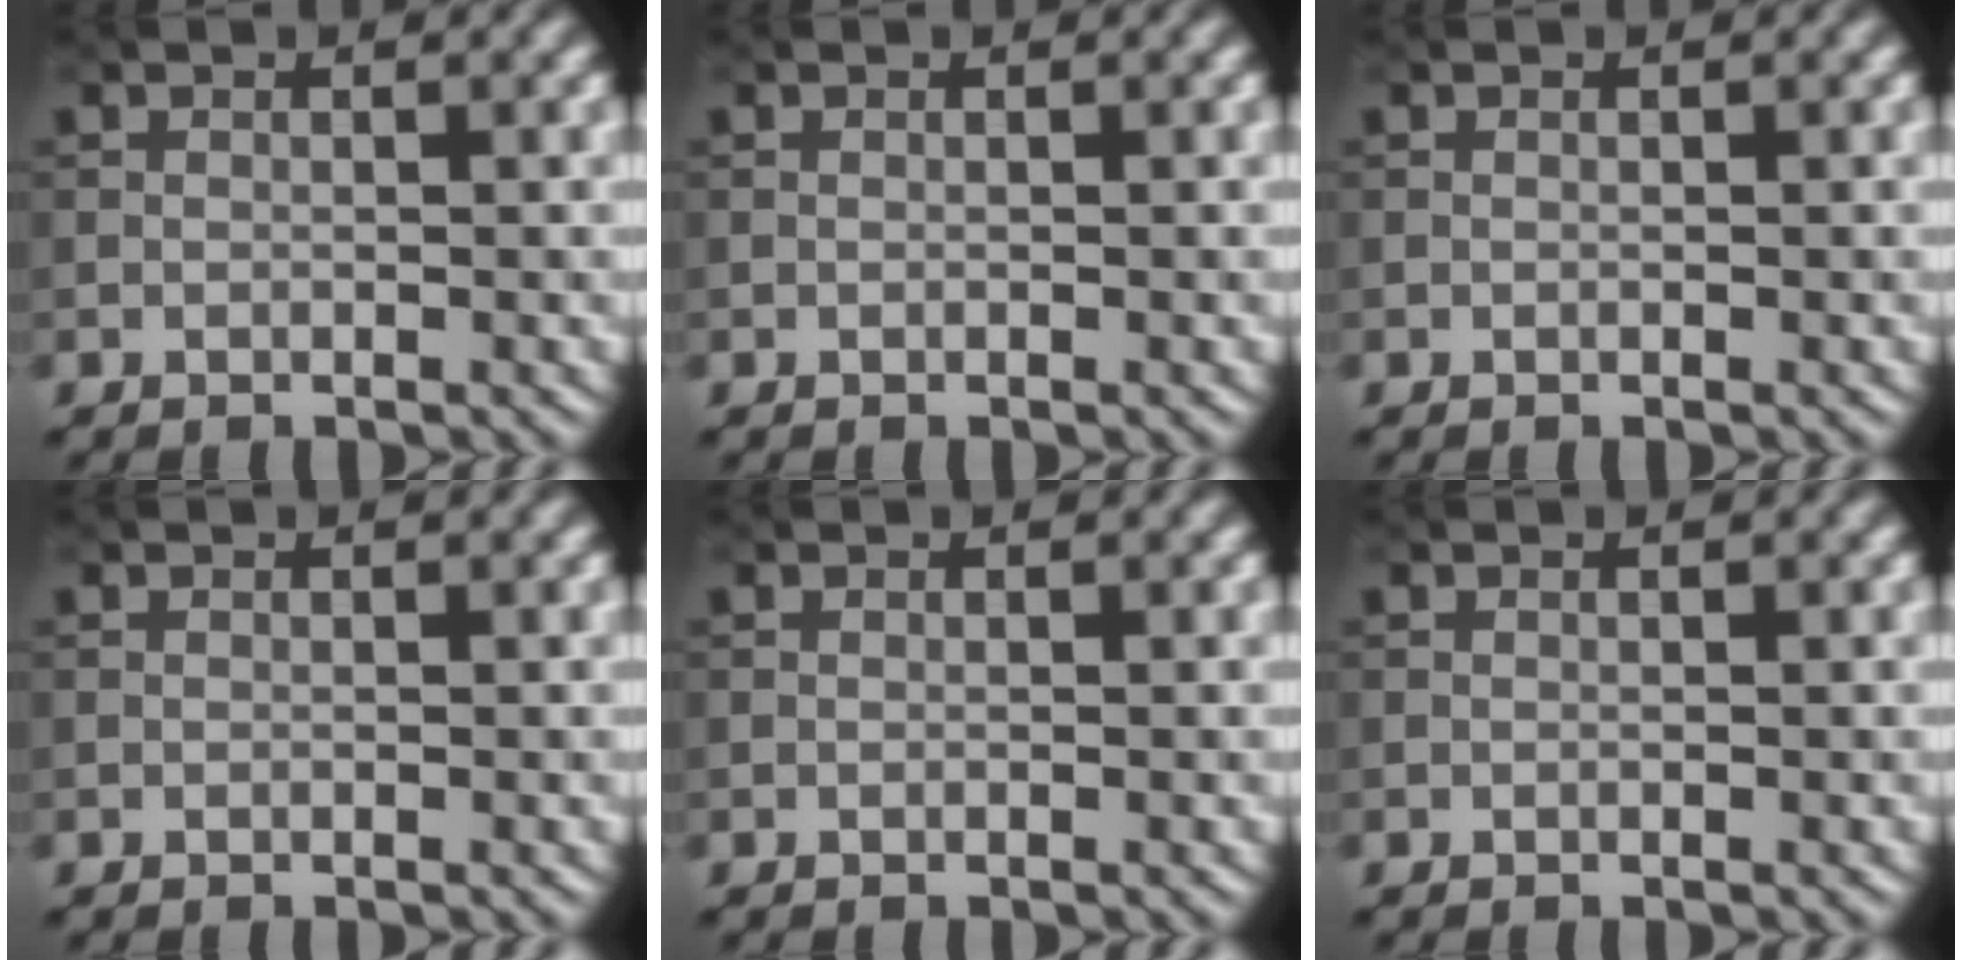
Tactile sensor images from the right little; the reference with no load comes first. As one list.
[{"total": 0.0}, {"total": 0.0}, {"total": 0.0}, {"total": 0.0}, {"total": 0.0}]